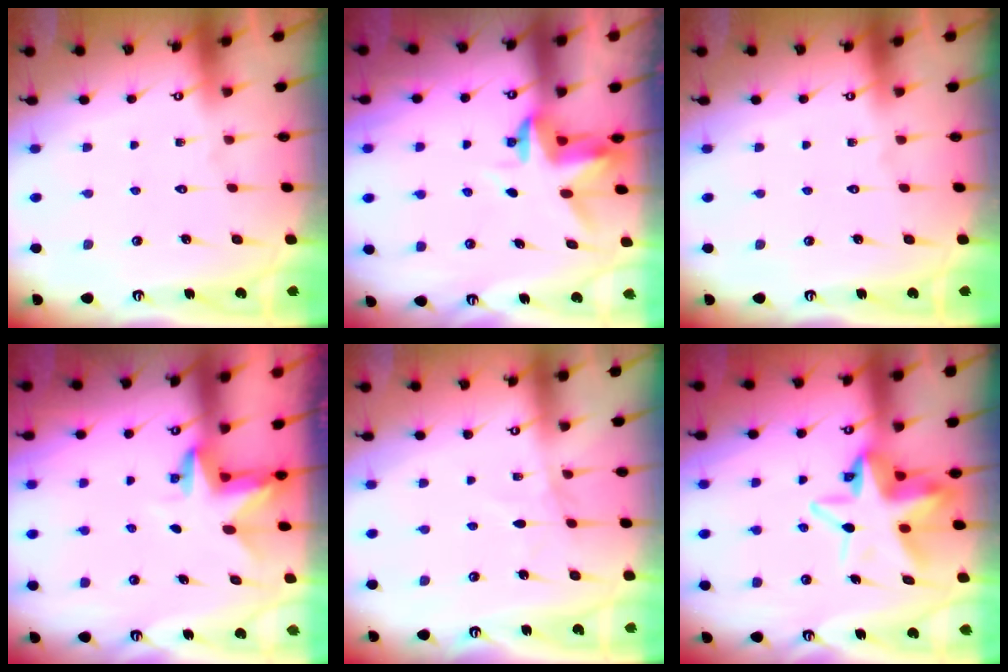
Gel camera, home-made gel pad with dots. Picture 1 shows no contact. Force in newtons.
{"total": 3.6, "press": 3.5, "slide": 0.4}
{"total": 0.0}
{"total": 3.3, "press": 3.3, "slide": 0.1}
{"total": 2.3, "press": 2.3, "slide": 0.3}
{"total": 12.0, "press": 11.8, "slide": 2.1}